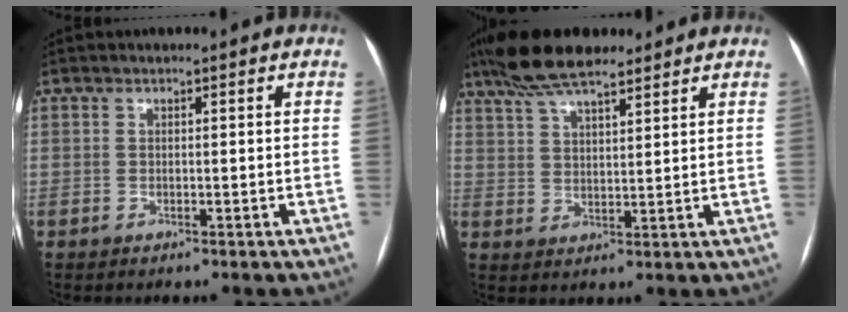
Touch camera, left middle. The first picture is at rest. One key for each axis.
{"total": 10.6, "fx": 8.5, "fy": 2.5, "fz": 5.9, "tx": -0.114, "ty": 0.029, "tz": 0.152}